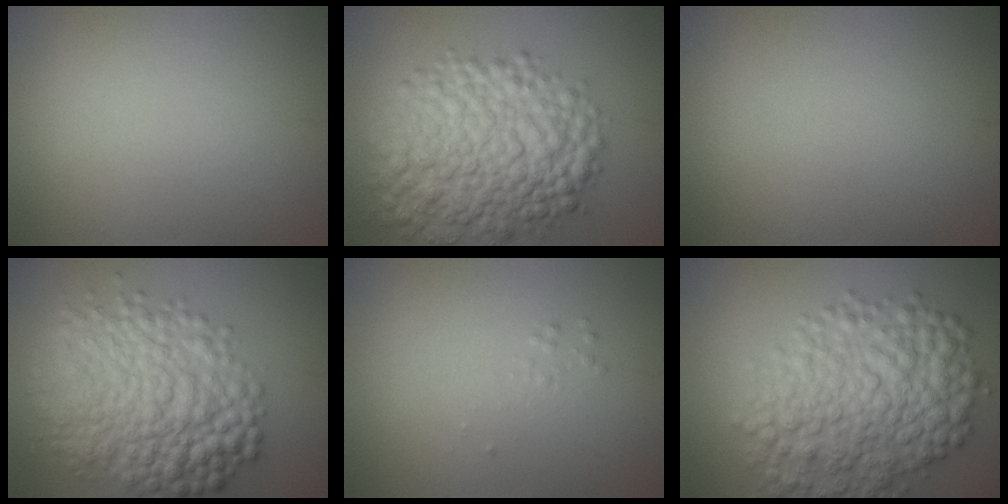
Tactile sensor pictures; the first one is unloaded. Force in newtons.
{"total": 9.8, "press": 9.8, "slide": 0.2}
{"total": 0.0}
{"total": 9.5, "press": 9.5, "slide": 0.1}
{"total": 0.5, "press": 0.5, "slide": 0.0}
{"total": 8.9, "press": 8.9, "slide": 0.2}